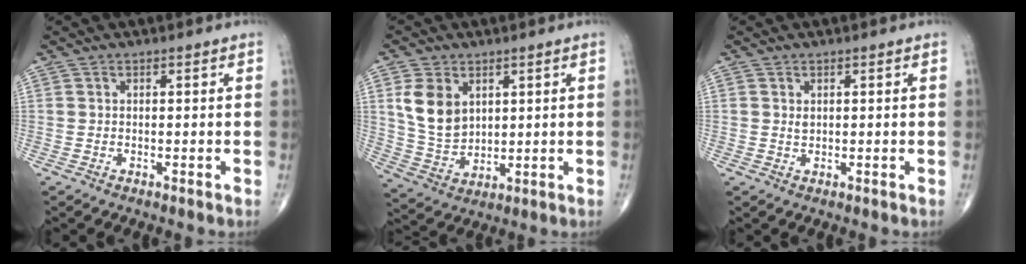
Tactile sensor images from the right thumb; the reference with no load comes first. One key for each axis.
{"total": 9.0, "fx": 3.1, "fy": 6.4, "fz": 5.6, "tx": -0.090, "ty": -0.014, "tz": 0.075}
{"total": 0.8, "fx": 0.3, "fy": 0.5, "fz": 0.5, "tx": -0.006, "ty": -0.002, "tz": 0.007}